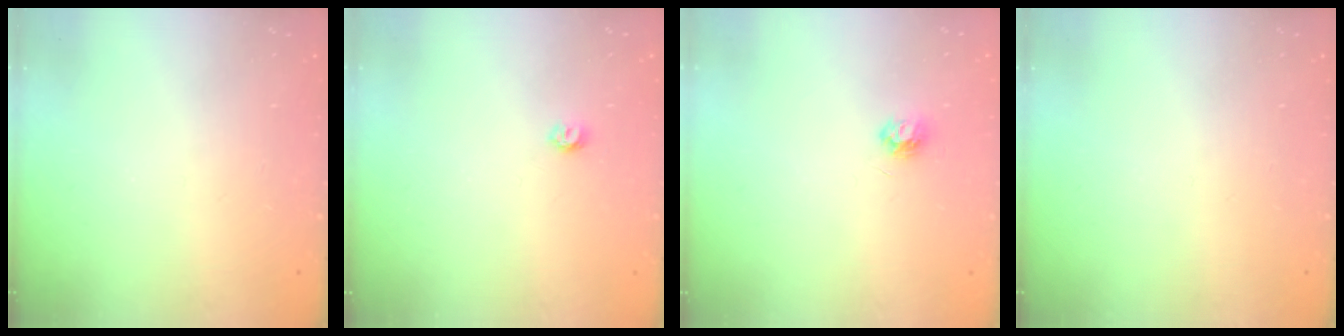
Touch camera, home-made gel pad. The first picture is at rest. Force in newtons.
{"total": 3.5, "press": 3.5, "slide": 0.3}
{"total": 3.9, "press": 3.9, "slide": 0.5}
{"total": 0.0}